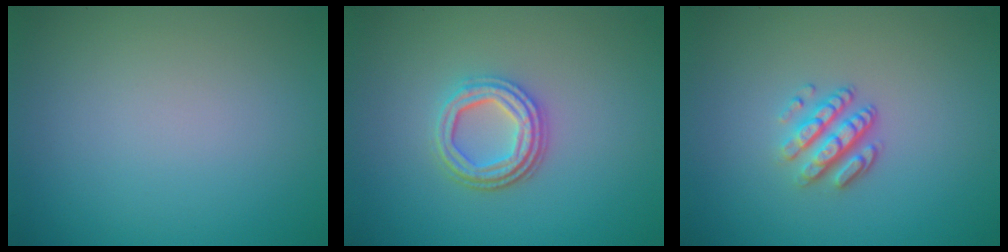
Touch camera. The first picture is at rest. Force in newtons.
{"total": 3.7, "press": 3.0, "slide": 2.1}
{"total": 3.3, "press": 2.4, "slide": 2.2}